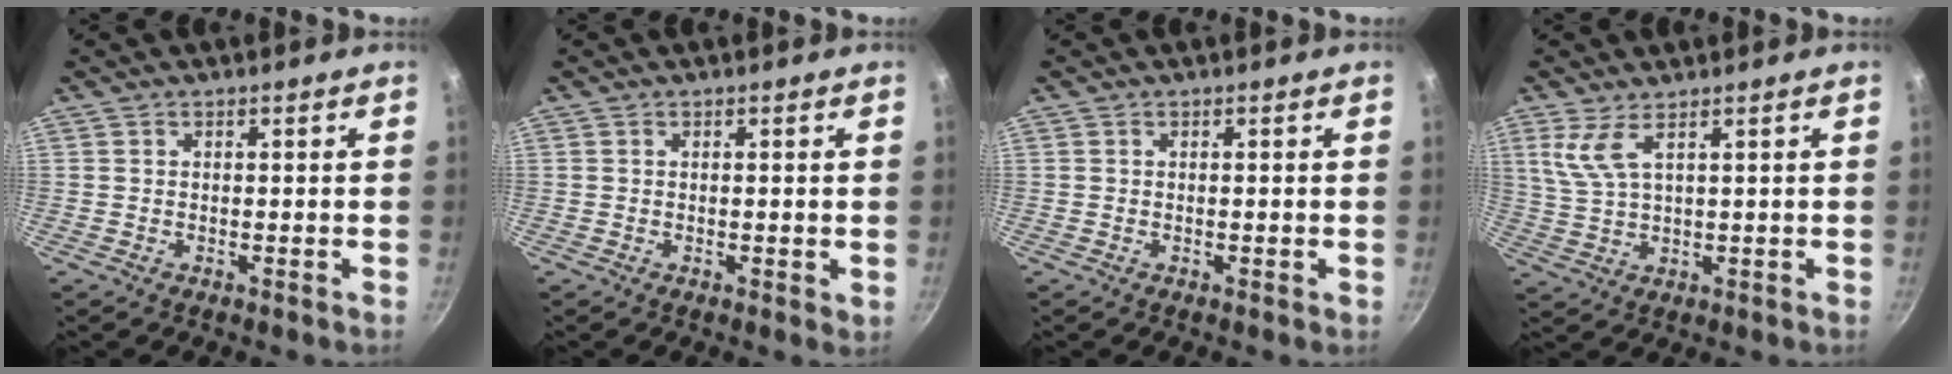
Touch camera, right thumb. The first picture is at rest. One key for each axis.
{"total": 1.2, "fx": 0.0, "fy": 0.4, "fz": 1.2, "tx": -0.015, "ty": -0.003, "tz": 0.000}
{"total": 0.6, "fx": -0.1, "fy": 0.2, "fz": 0.6, "tx": -0.009, "ty": 0.001, "tz": -0.001}
{"total": 5.4, "fx": 2.7, "fy": 1.7, "fz": 4.3, "tx": -0.097, "ty": -0.017, "tz": 0.064}